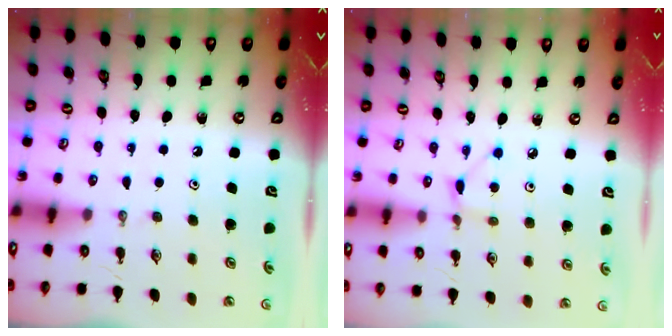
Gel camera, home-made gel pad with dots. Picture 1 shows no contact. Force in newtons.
{"total": 3.0, "press": 3.0, "slide": 0.4}